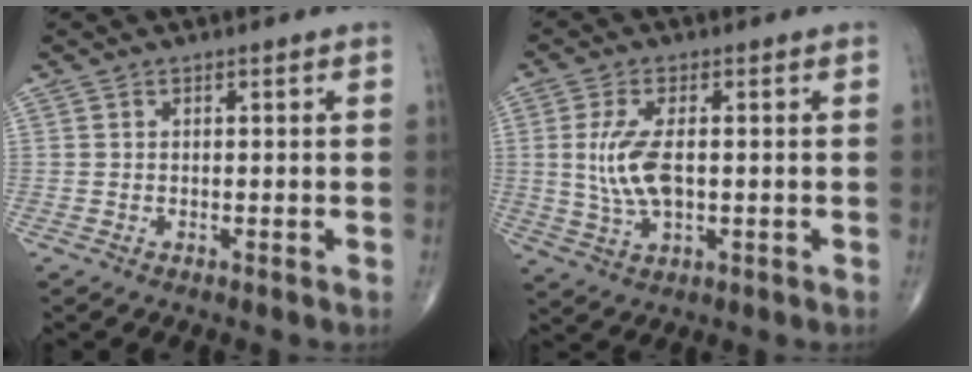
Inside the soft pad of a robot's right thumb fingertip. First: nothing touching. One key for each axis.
{"total": 8.2, "fx": 0.3, "fy": 3.8, "fz": 7.3, "tx": -0.158, "ty": -0.006, "tz": 0.007}